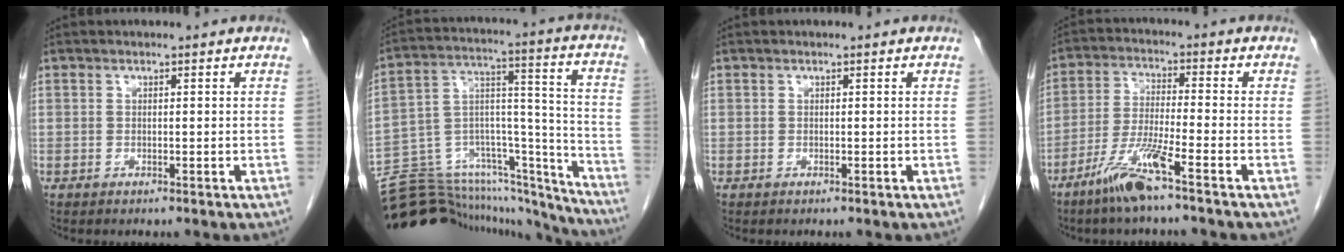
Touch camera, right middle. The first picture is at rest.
{"total": 24.4, "force": [-22.5, 6.4, 6.8], "torque": [-0.107, 0.066, -0.335]}
{"total": 0.0}
{"total": 7.8, "force": [-5.1, -0.4, 5.9], "torque": [-0.124, -0.016, -0.106]}